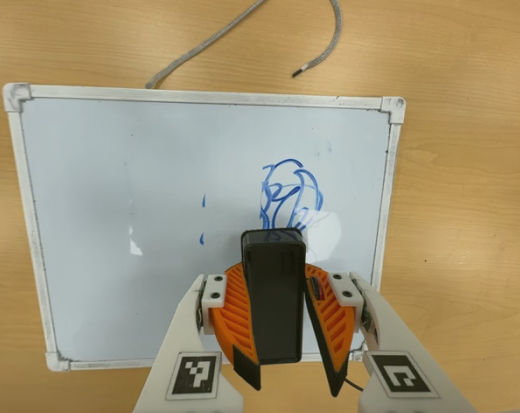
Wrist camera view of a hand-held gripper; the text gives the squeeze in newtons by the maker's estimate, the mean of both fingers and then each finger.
{"total": 10.2, "left": 10.3, "right": 10.2}